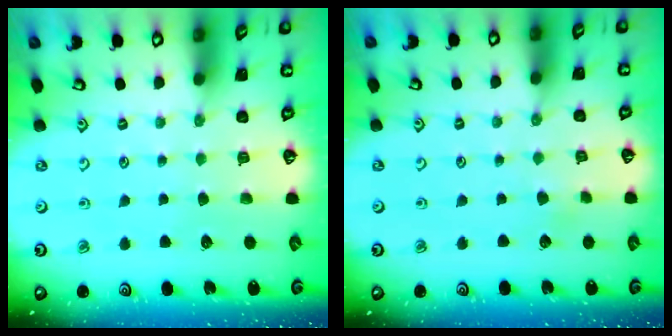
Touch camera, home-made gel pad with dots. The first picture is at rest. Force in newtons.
{"total": 1.7, "press": 1.7, "slide": 0.1}